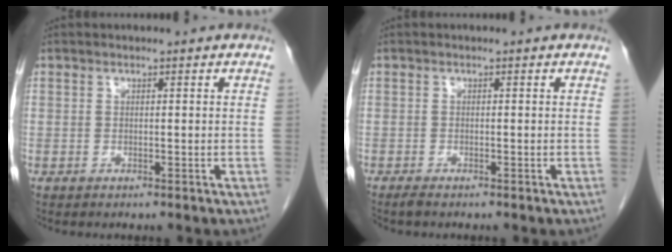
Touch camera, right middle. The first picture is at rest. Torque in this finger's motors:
{"motor_torque": [0.01, 0.03, 0.01, 0.00]}